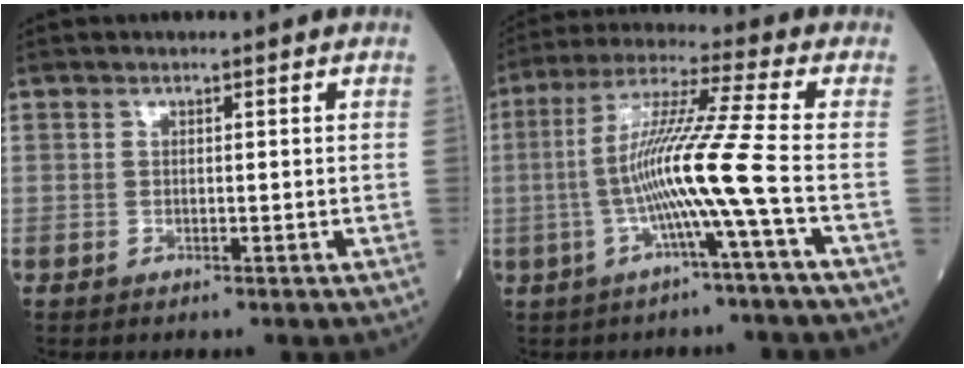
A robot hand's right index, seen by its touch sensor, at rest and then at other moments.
{"total": 11.2, "force": [-2.7, -2.5, 10.6], "torque": [-0.211, 0.012, -0.051]}